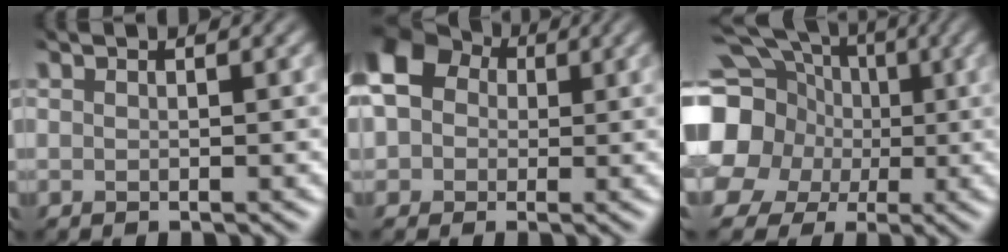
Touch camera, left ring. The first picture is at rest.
{"total": 9.4, "force": [2.6, 7.7, 4.7], "torque": [-0.105, 0.031, 0.035]}
{"total": 18.1, "force": [2.3, 16.3, 7.6], "torque": [-0.190, 0.018, 0.002]}